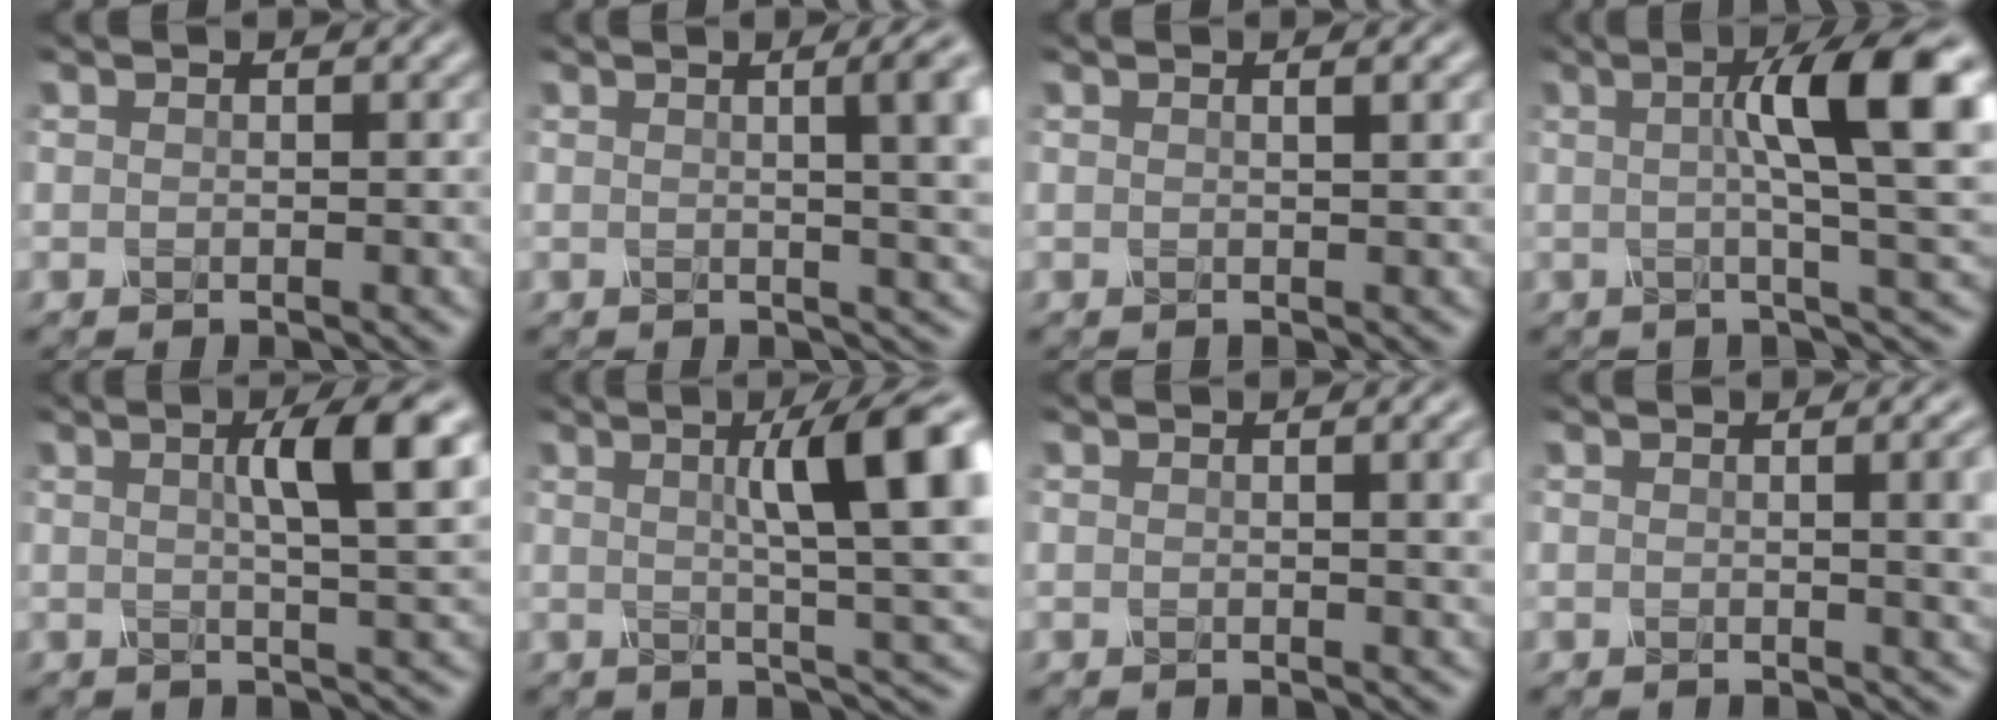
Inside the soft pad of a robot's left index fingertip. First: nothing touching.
{"total": 6.0, "force": [1.4, 2.1, 5.4], "torque": [-0.029, 0.013, 0.012]}
{"total": 1.0, "force": [0.4, 0.1, 0.9], "torque": [-0.010, 0.001, 0.005]}
{"total": 8.7, "force": [1.3, 1.6, 8.5], "torque": [-0.110, 0.009, 0.013]}
{"total": 5.5, "force": [1.3, 1.0, 5.3], "torque": [-0.071, 0.004, 0.014]}
{"total": 9.9, "force": [2.3, 2.0, 9.4], "torque": [-0.118, 0.010, 0.031]}
{"total": 3.0, "force": [0.8, 1.0, 2.7], "torque": [-0.035, 0.001, 0.012]}
{"total": 3.9, "force": [0.6, 1.3, 3.6], "torque": [-0.031, 0.001, 0.009]}